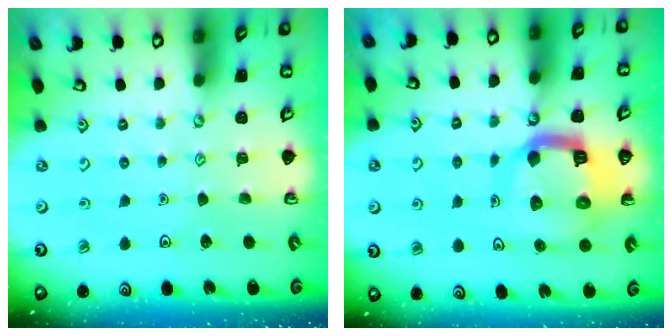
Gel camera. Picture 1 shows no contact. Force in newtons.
{"total": 13.8, "press": 13.7, "slide": 1.7}